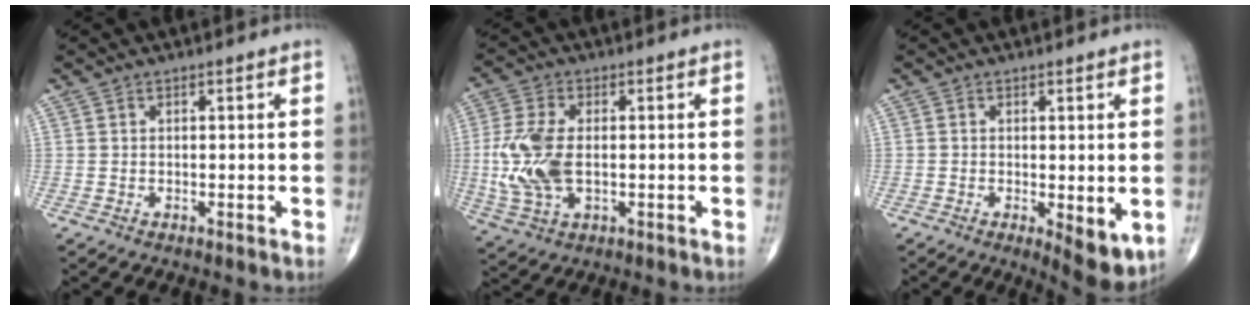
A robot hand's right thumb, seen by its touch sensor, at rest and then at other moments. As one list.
[{"total": 11.5, "force": [-0.6, 6.4, 9.5], "torque": [-0.219, -0.002, -0.010]}, {"total": 6.5, "force": [-1.3, 2.5, 5.8], "torque": [-0.077, -0.018, -0.015]}]